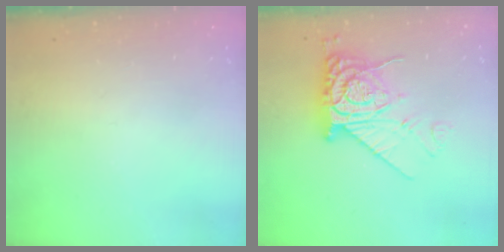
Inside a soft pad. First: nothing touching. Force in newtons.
{"total": 12.6, "press": 12.5, "slide": 1.4}